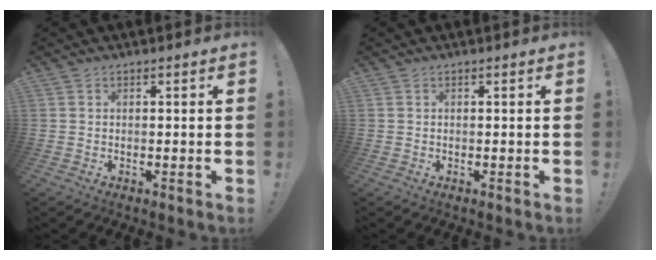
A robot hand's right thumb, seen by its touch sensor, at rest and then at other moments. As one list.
[{"total": 0.0}]